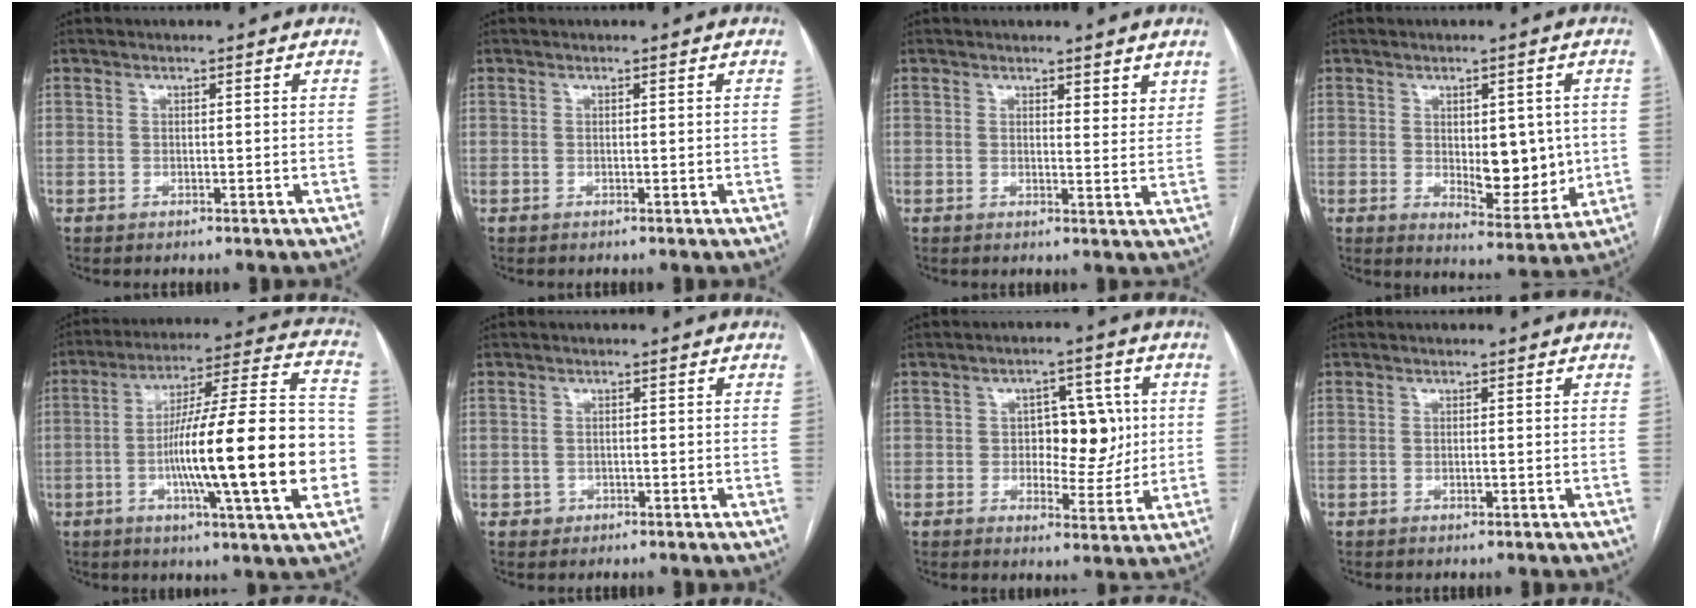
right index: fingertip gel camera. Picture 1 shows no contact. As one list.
[{"total": 0.0}, {"total": 3.4, "force": [2.7, 1.1, 1.8], "torque": [-0.021, -0.014, 0.034]}, {"total": 8.7, "force": [0.0, 4.0, 7.8], "torque": [-0.101, -0.005, 0.015]}, {"total": 23.6, "force": [-4.7, 1.4, 23.1], "torque": [-0.325, 0.009, -0.078]}, {"total": 1.4, "force": [-0.5, 1.4, 0.0], "torque": [-0.001, 0.004, -0.005]}, {"total": 8.3, "force": [0.8, 4.7, 6.8], "torque": [-0.084, 0.014, 0.019]}, {"total": 0.6, "force": [-0.2, 0.2, 0.6], "torque": [-0.011, -0.001, -0.002]}]